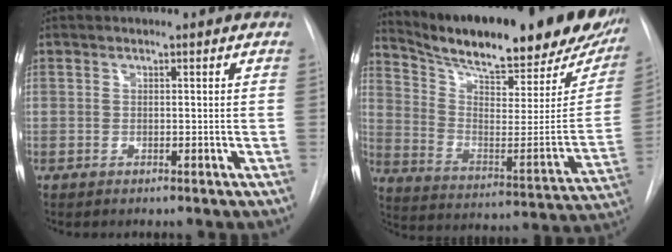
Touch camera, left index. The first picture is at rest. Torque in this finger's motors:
{"motor_torque": [0.43, -0.38, 0.81, 0.08]}